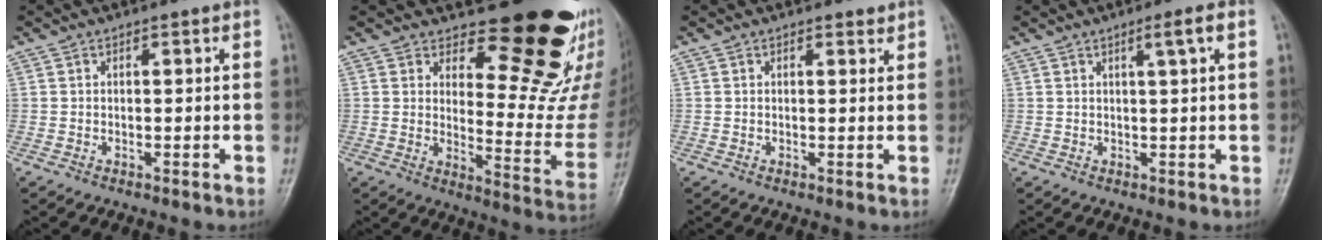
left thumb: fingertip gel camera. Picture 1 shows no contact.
{"total": 18.5, "force": [14.0, 6.9, 9.9], "torque": [-0.071, -0.138, 0.176]}
{"total": 1.4, "force": [1.1, 0.6, 0.5], "torque": [0.000, -0.007, 0.012]}
{"total": 2.8, "force": [1.2, -0.1, 2.6], "torque": [-0.045, -0.002, 0.021]}